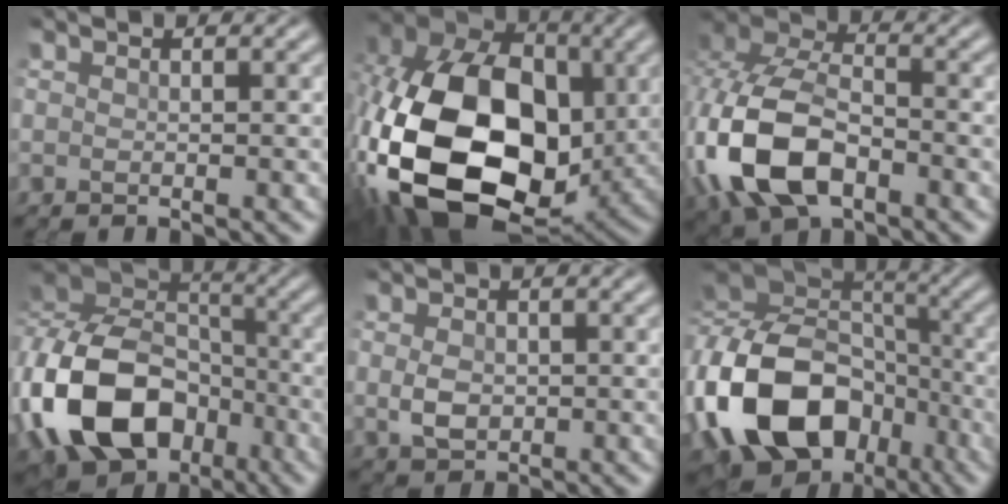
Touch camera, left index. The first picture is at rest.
{"total": 18.8, "force": [-3.1, 12.3, 13.9], "torque": [-0.323, -0.008, -0.060]}
{"total": 11.3, "force": [-3.5, 6.8, 8.3], "torque": [-0.207, -0.008, -0.075]}
{"total": 13.4, "force": [-4.6, 9.5, 8.2], "torque": [-0.187, -0.011, -0.082]}
{"total": 2.5, "force": [-0.1, 1.7, 1.8], "torque": [-0.046, 0.002, -0.002]}
{"total": 16.1, "force": [-5.3, 11.4, 9.9], "torque": [-0.213, -0.012, -0.089]}